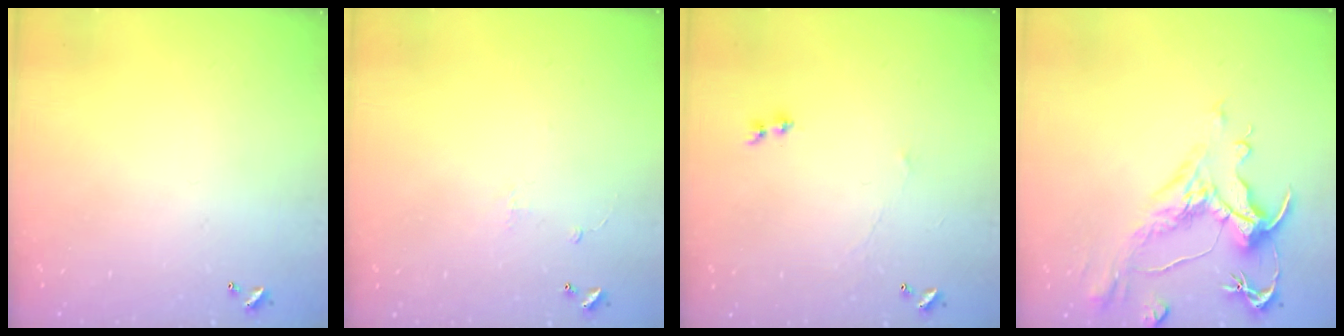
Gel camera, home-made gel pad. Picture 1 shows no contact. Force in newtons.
{"total": 0.7, "press": 0.2, "slide": 0.7}
{"total": 1.6, "press": 1.3, "slide": 0.9}
{"total": 2.0, "press": 1.2, "slide": 1.6}